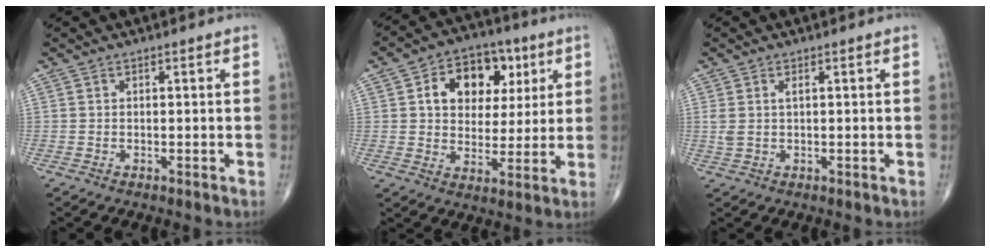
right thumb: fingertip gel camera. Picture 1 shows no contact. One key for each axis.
{"total": 13.8, "fx": 4.4, "fy": 10.0, "fz": 8.4, "tx": -0.081, "ty": 0.002, "tz": 0.069}
{"total": 2.6, "fx": 0.7, "fy": 1.1, "fz": 2.2, "tx": -0.060, "ty": 0.011, "tz": 0.020}